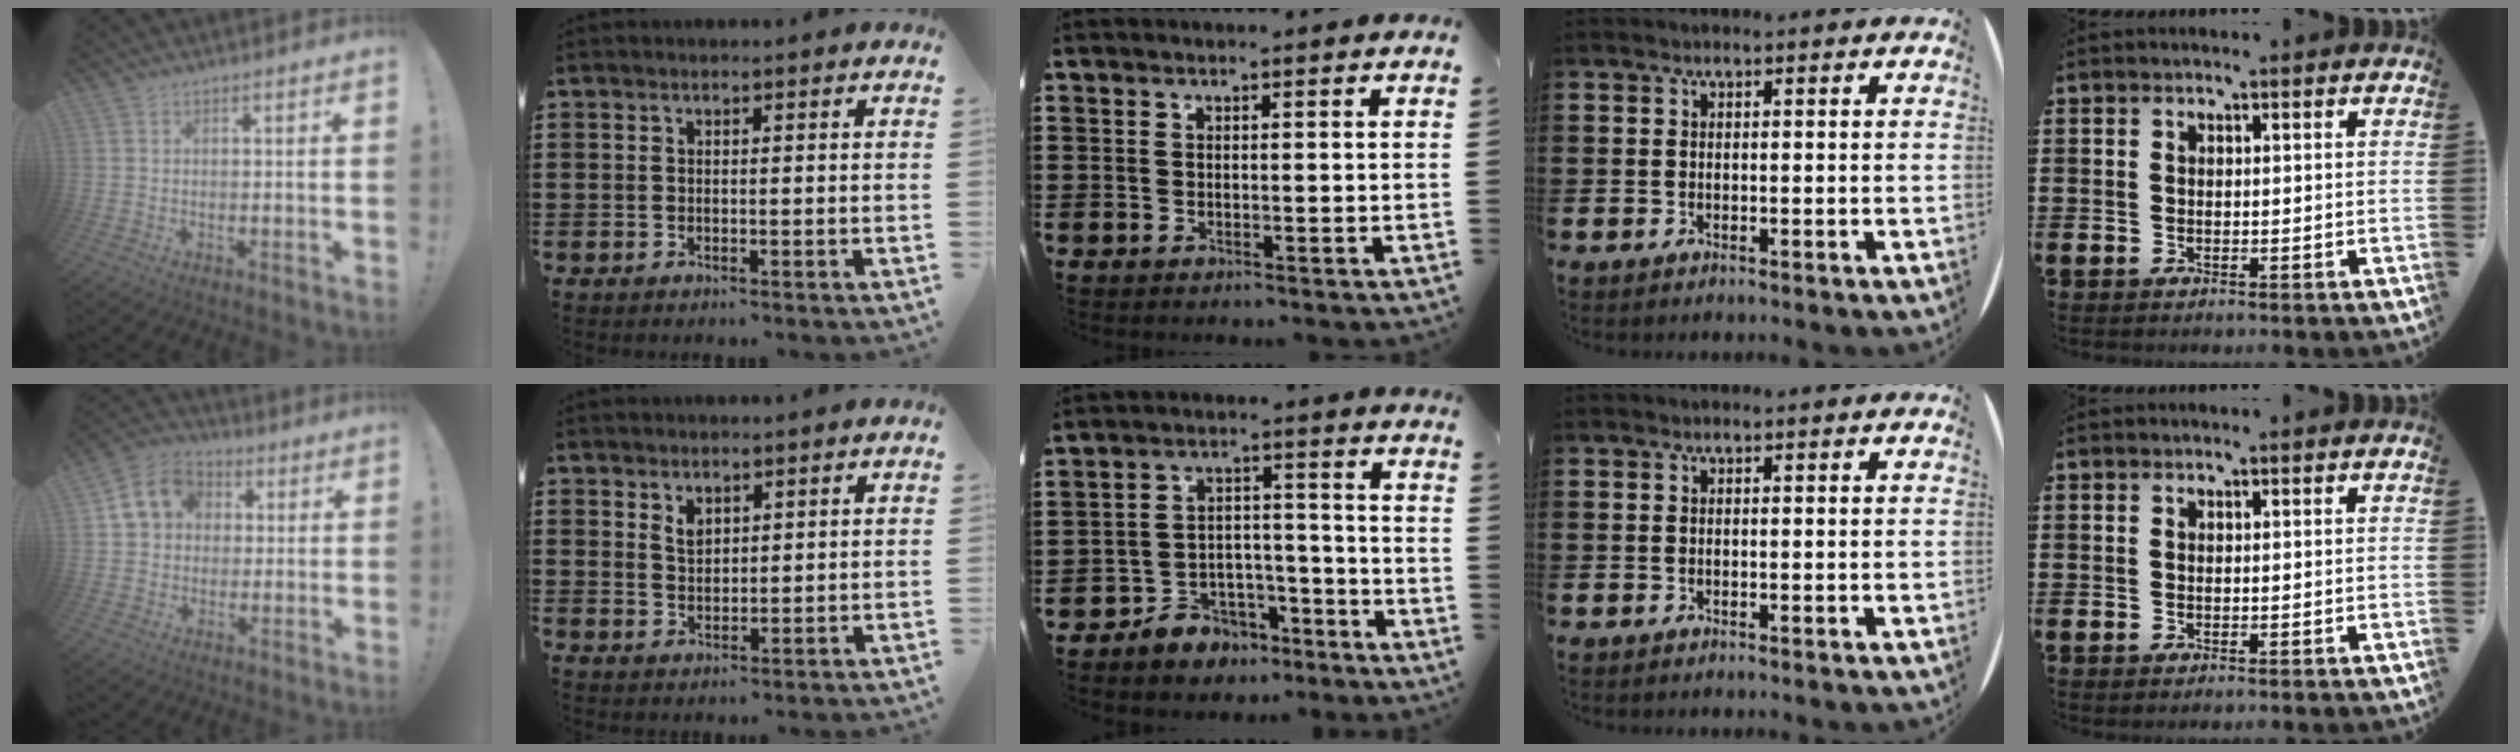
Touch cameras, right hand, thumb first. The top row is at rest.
{"thumb": {"total": 10.8, "force": [2.9, 9.3, 4.8], "torque": [-0.066, 0.003, 0.062]}, "index": {"total": 2.4, "force": [1.6, 1.4, 1.1], "torque": [-0.026, 0.004, 0.031]}, "middle": {"total": 5.4, "force": [-4.8, 2.4, 0.2], "torque": [-0.012, 0.015, -0.096]}}